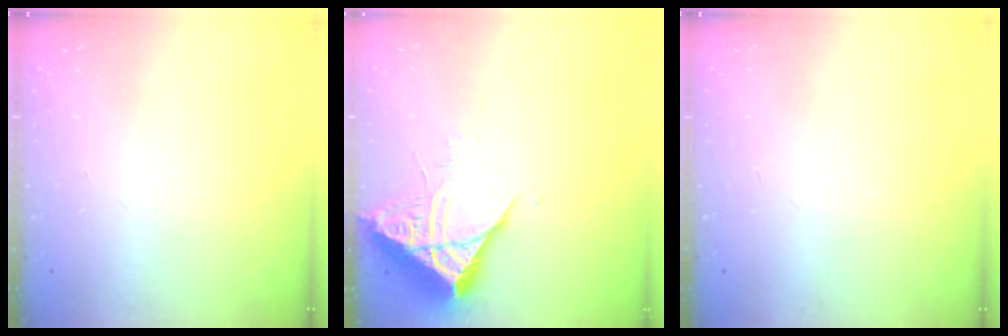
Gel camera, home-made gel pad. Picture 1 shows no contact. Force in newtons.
{"total": 7.0, "press": 7.0, "slide": 0.6}
{"total": 0.0}